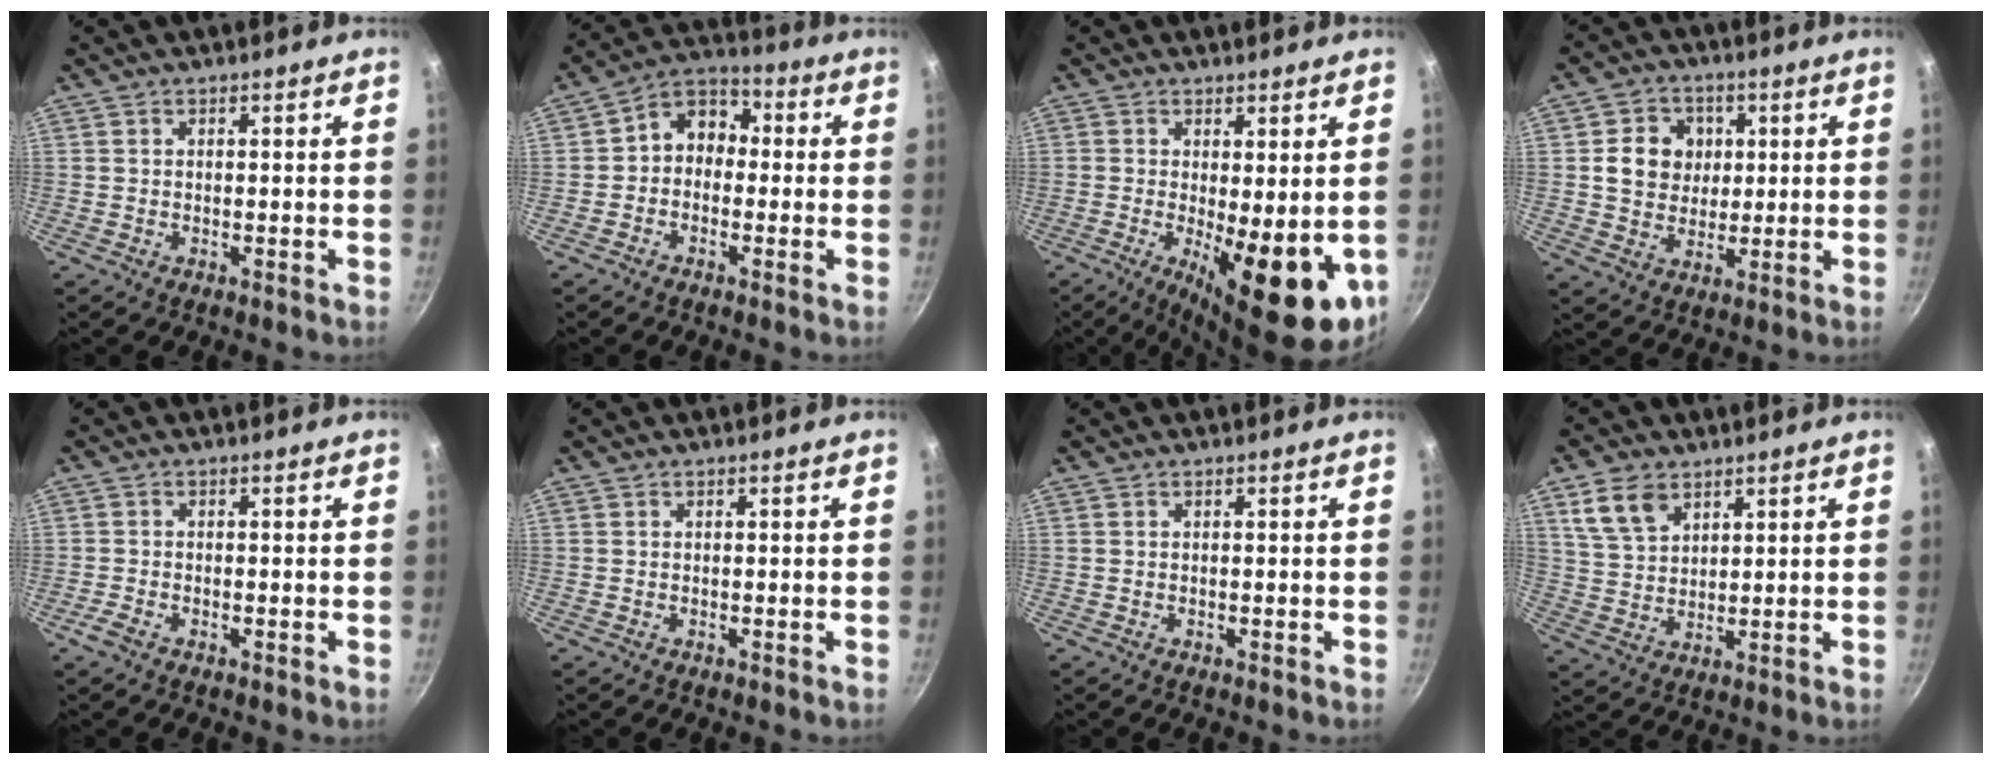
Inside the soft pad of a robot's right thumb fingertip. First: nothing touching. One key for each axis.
{"total": 7.6, "fx": -0.5, "fy": 6.1, "fz": 4.6, "tx": -0.038, "ty": 0.033, "tz": -0.031}
{"total": 13.8, "fx": -2.3, "fy": 4.8, "fz": 12.7, "tx": -0.158, "ty": -0.015, "tz": -0.020}
{"total": 9.1, "fx": 1.6, "fy": 8.0, "fz": 4.0, "tx": -0.034, "ty": 0.002, "tz": 0.023}
{"total": 2.2, "fx": -1.3, "fy": 1.0, "fz": 1.5, "tx": -0.037, "ty": 0.007, "tz": -0.030}
{"total": 0.0}
{"total": 0.0}
{"total": 7.8, "fx": 4.4, "fy": 4.9, "fz": 4.2, "tx": -0.063, "ty": -0.013, "tz": 0.091}